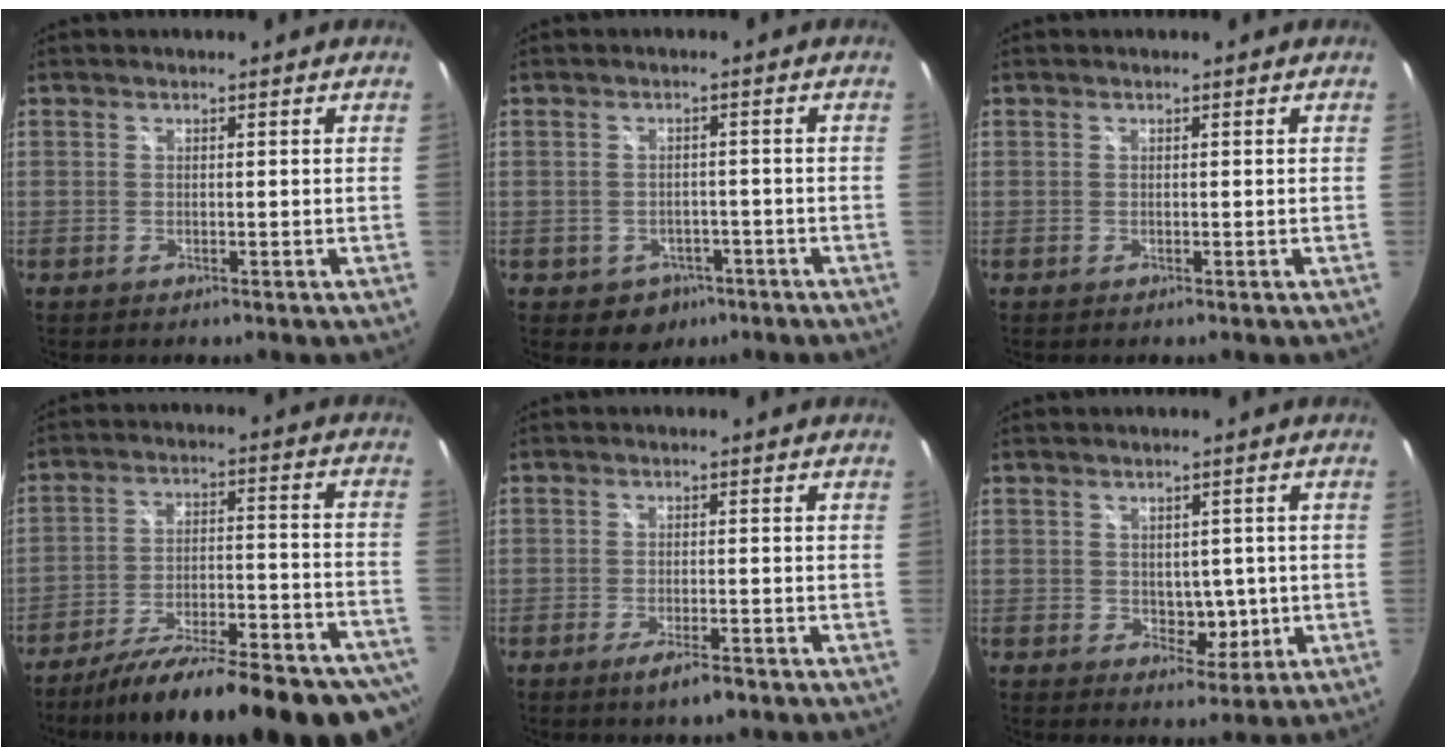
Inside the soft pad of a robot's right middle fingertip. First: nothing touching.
{"total": 5.1, "force": [-2.6, 4.1, 1.3], "torque": [-0.036, 0.006, -0.025]}
{"total": 0.0}
{"total": 27.5, "force": [-22.5, 5.8, 14.8], "torque": [-0.226, -0.046, -0.306]}
{"total": 2.8, "force": [-1.9, 0.7, 1.9], "torque": [-0.041, -0.005, -0.035]}
{"total": 4.4, "force": [-0.3, 3.3, 2.9], "torque": [-0.041, -0.004, 0.001]}